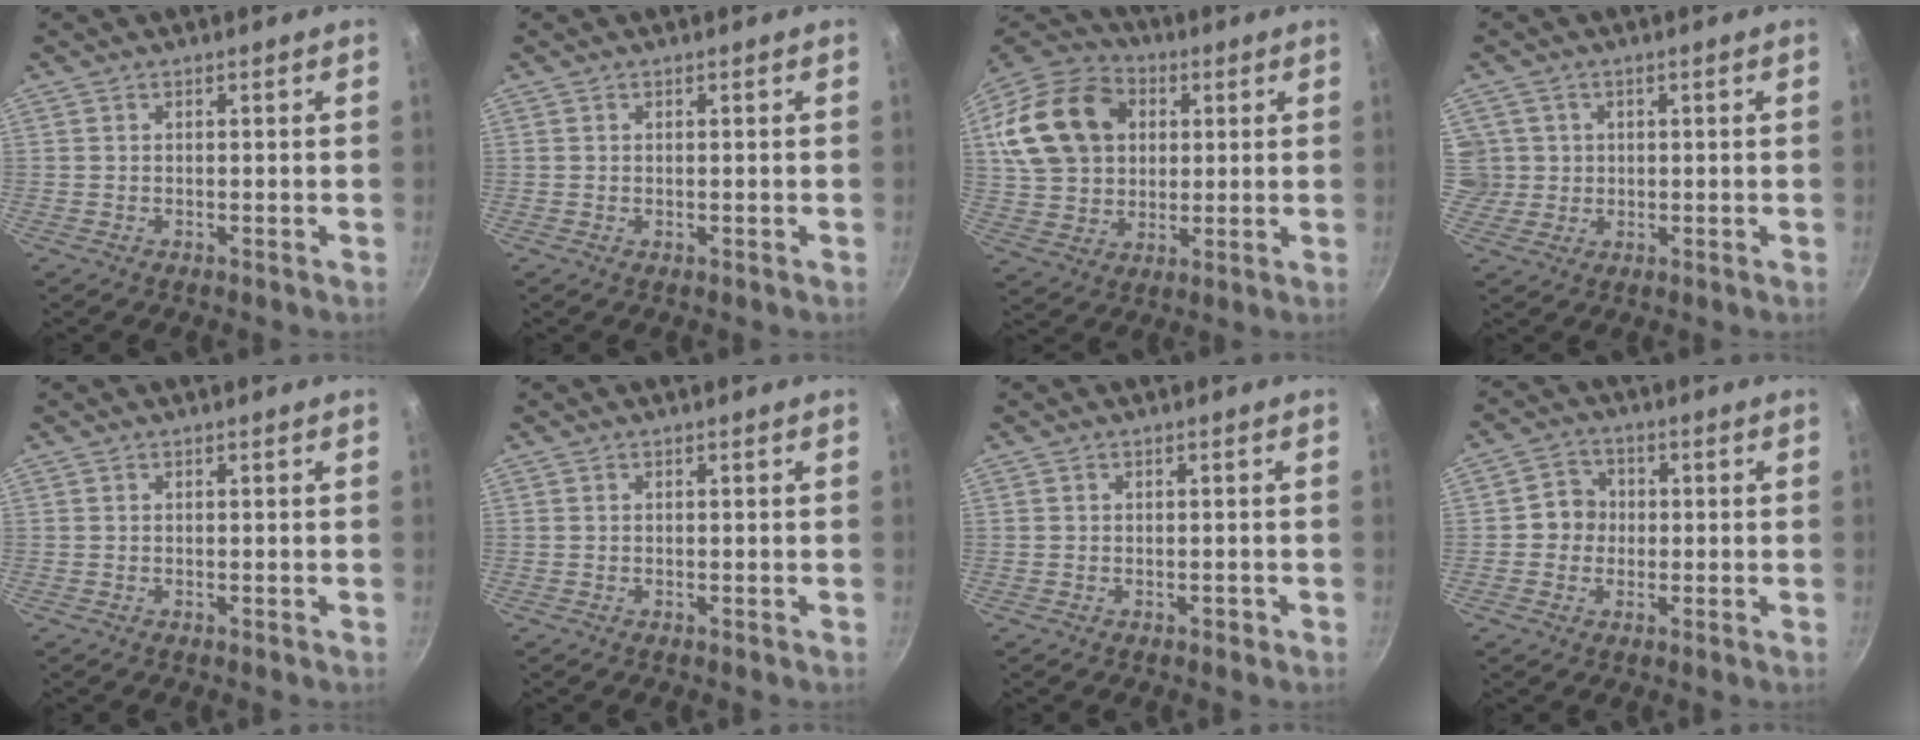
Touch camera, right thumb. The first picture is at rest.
{"total": 0.0}
{"total": 21.1, "force": [5.1, 16.1, 12.6], "torque": [-0.225, 0.022, 0.092]}
{"total": 4.8, "force": [1.0, 4.7, 0.7], "torque": [0.016, 0.006, 0.020]}
{"total": 0.0}
{"total": 0.0}
{"total": 0.9, "force": [-0.4, 0.6, 0.4], "torque": [0.001, 0.008, -0.003]}
{"total": 5.0, "force": [-0.2, 4.7, 1.6], "torque": [0.008, 0.010, -0.014]}